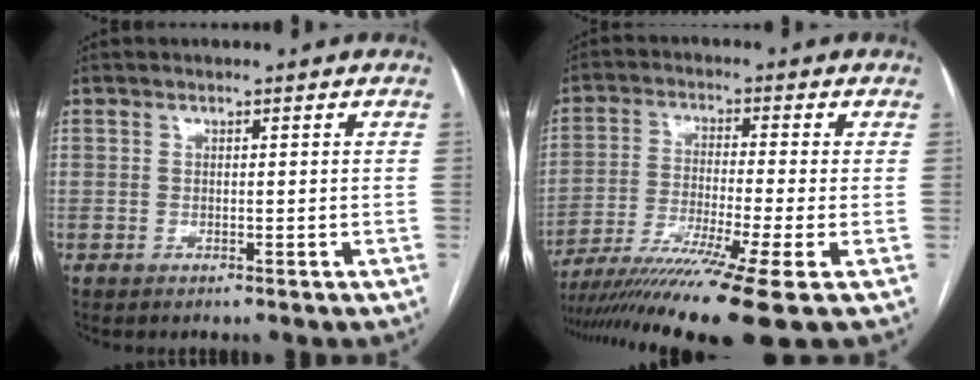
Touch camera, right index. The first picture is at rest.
{"total": 14.7, "force": [-10.6, -2.2, 10.0], "torque": [-0.168, -0.038, -0.175]}